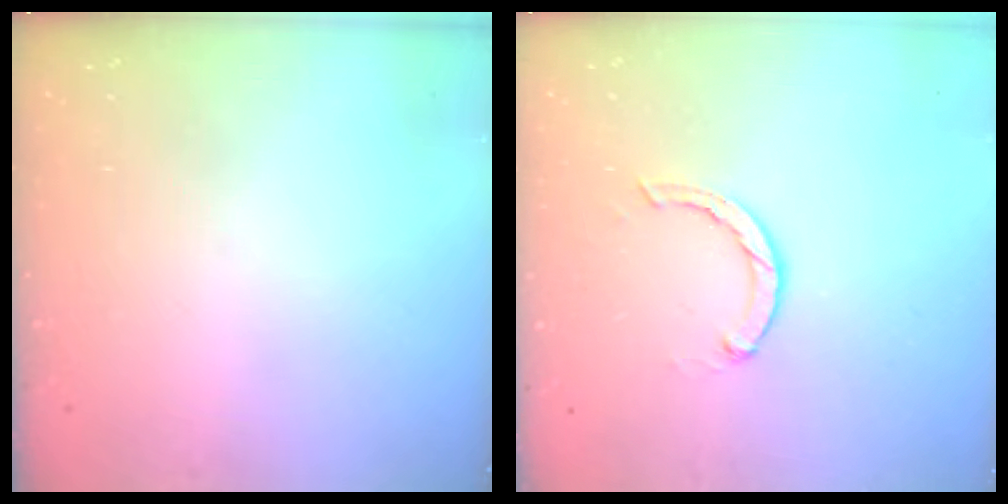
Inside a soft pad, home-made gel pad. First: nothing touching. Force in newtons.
{"total": 3.1, "press": 3.1, "slide": 0.3}